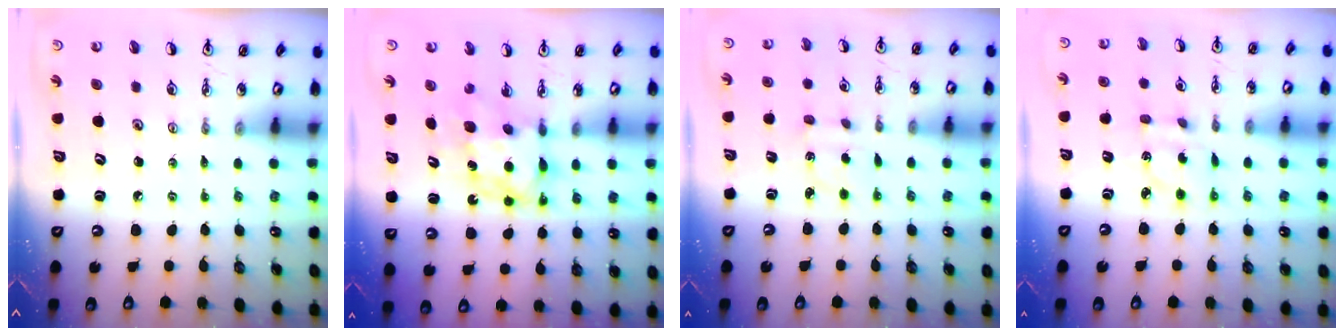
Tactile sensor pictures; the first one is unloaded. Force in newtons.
{"total": 6.8, "press": 6.8, "slide": 0.2}
{"total": 2.7, "press": 2.6, "slide": 0.5}
{"total": 3.5, "press": 3.5, "slide": 0.4}